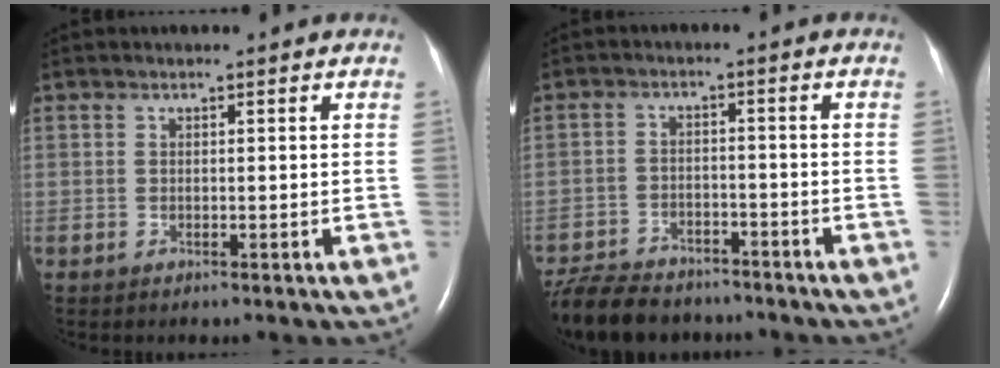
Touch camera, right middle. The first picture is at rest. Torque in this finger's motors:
{"motor_torque": [0.63, -0.69, 0.09, 0.02]}